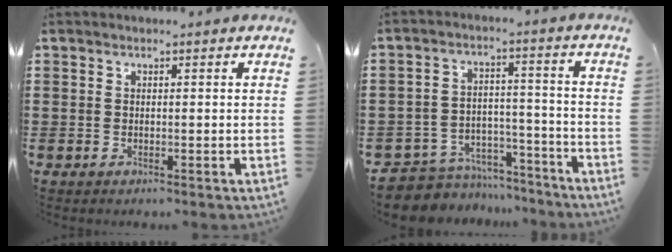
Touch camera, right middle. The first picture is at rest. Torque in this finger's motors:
{"motor_torque": [2.14, 0.00, 0.05, 0.01]}